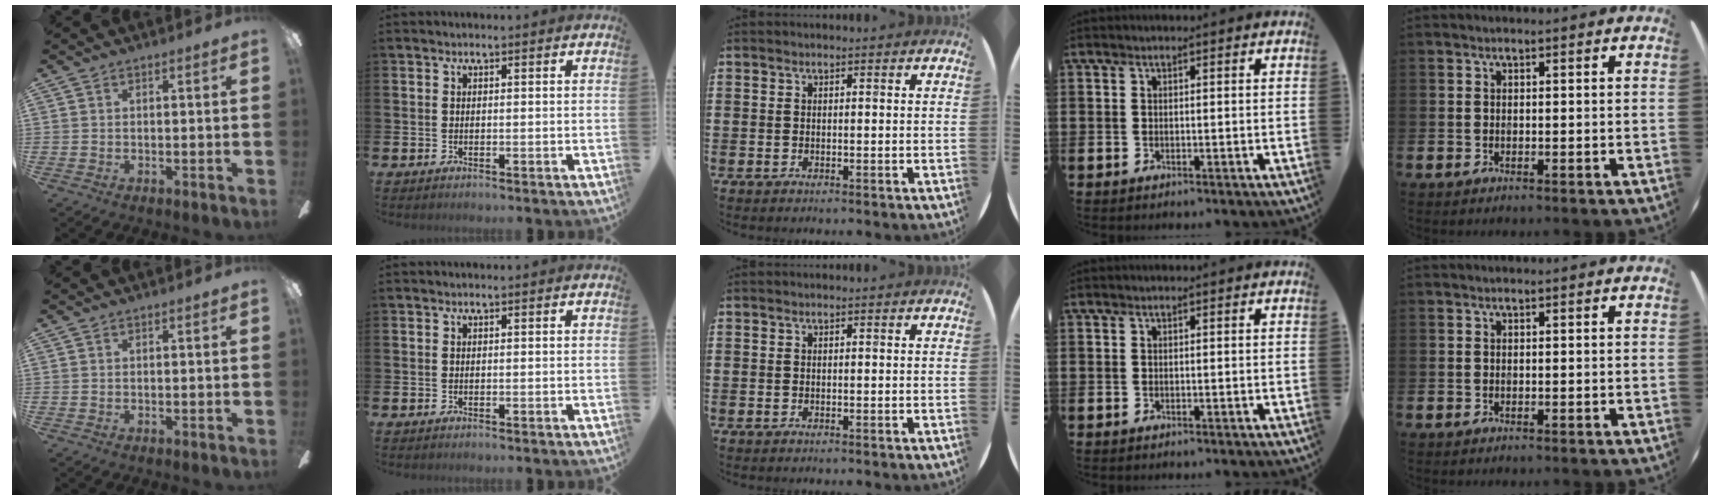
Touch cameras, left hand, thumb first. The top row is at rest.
{}